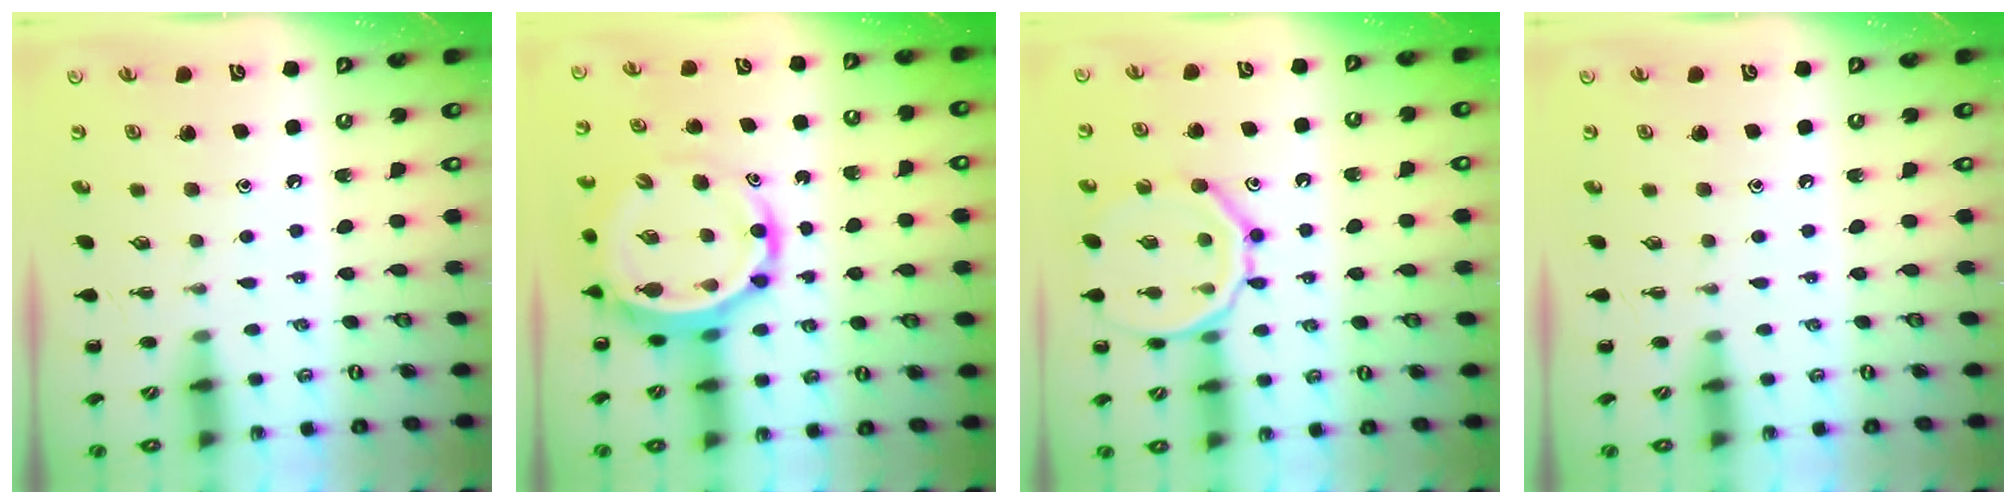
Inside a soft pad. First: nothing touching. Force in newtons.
{"total": 8.4, "press": 8.1, "slide": 2.4}
{"total": 15.7, "press": 15.7, "slide": 1.3}
{"total": 0.0}